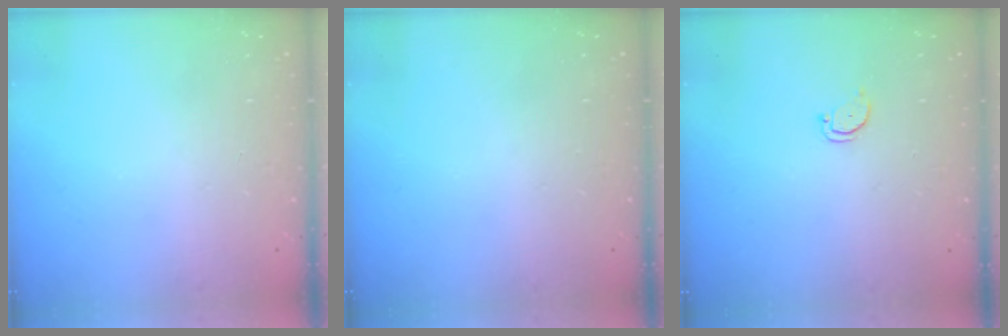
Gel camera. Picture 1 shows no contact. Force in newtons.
{"total": 0.0}
{"total": 2.2, "press": 2.2, "slide": 0.2}